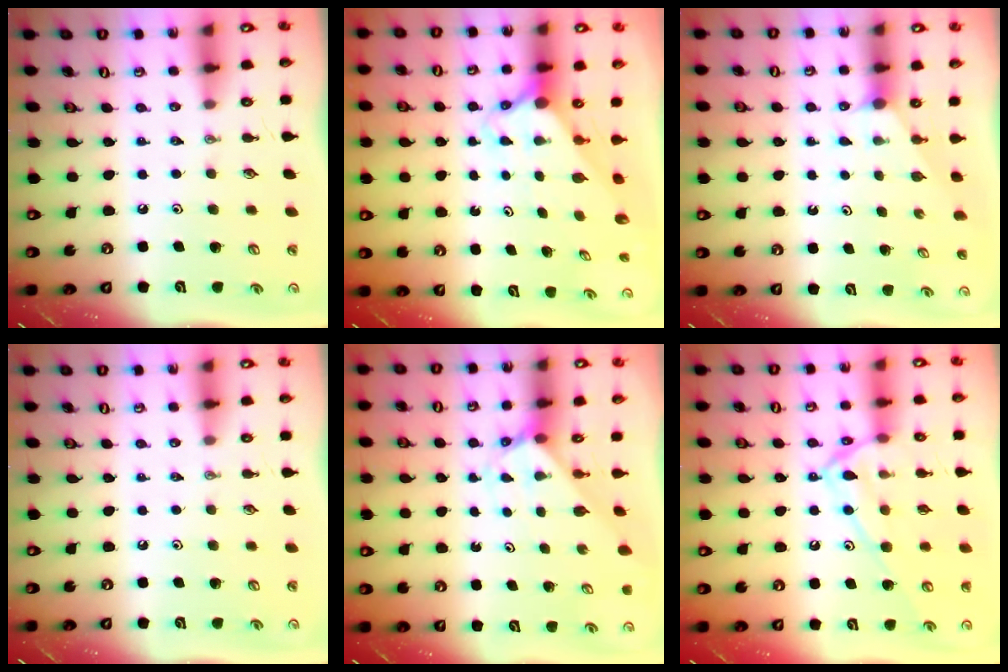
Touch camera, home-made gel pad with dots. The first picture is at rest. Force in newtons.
{"total": 2.6, "press": 2.6, "slide": 0.2}
{"total": 1.0, "press": 1.0, "slide": 0.2}
{"total": 0.0}
{"total": 2.1, "press": 2.1, "slide": 0.1}
{"total": 15.4, "press": 15.3, "slide": 1.1}